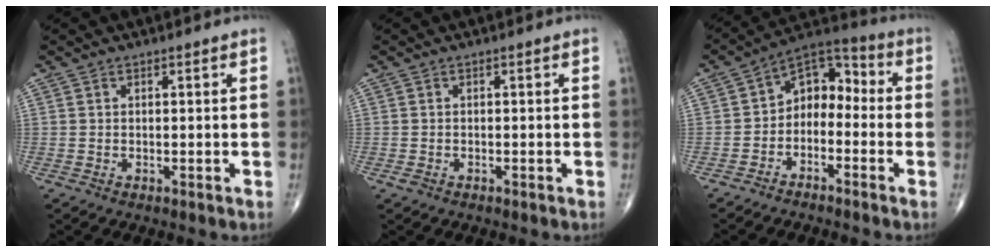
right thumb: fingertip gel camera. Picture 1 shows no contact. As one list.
[{"total": 0.7, "force": [-0.4, 0.4, 0.4], "torque": [-0.012, 0.000, -0.008]}, {"total": 8.9, "force": [-2.2, 6.3, 5.9], "torque": [-0.063, 0.056, -0.058]}]